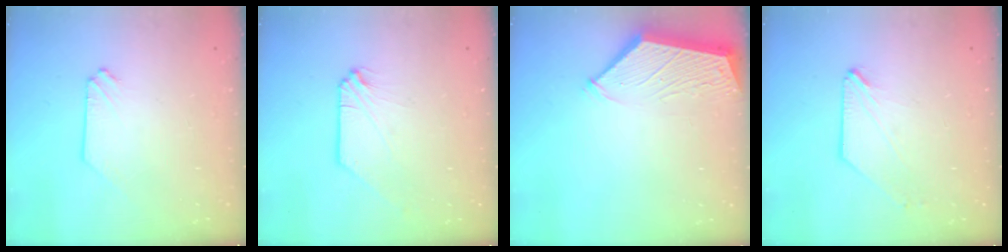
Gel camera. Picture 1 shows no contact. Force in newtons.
{"total": 0.0}
{"total": 3.6, "press": 3.6, "slide": 0.6}
{"total": 0.0}